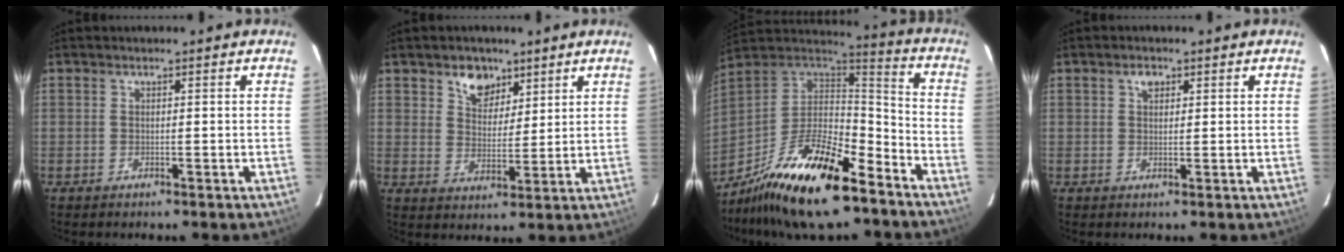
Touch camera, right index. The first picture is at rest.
{"total": 6.4, "force": [4.1, 4.3, 2.4], "torque": [-0.033, 0.002, 0.074]}
{"total": 23.1, "force": [-14.5, 7.8, 16.2], "torque": [-0.315, -0.020, -0.251]}
{"total": 1.9, "force": [0.9, 1.3, 1.1], "torque": [-0.017, 0.008, 0.016]}